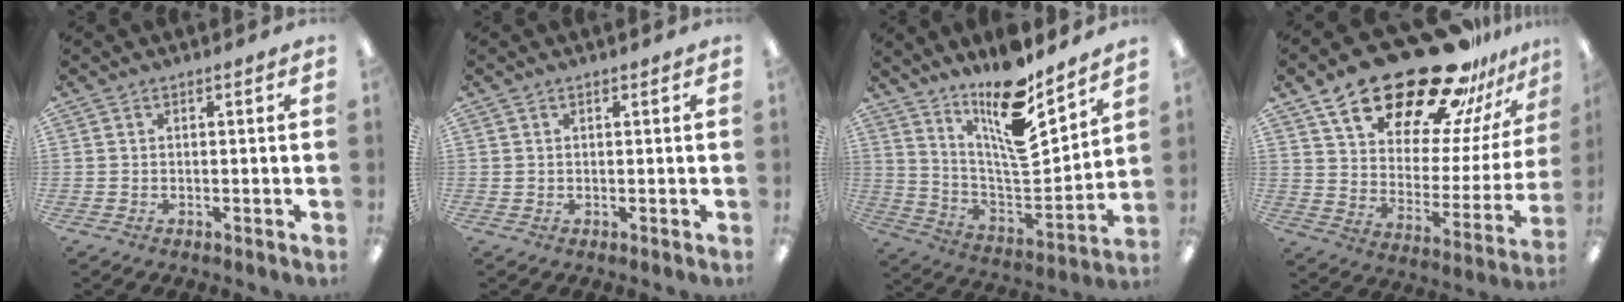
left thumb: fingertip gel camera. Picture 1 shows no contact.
{"total": 0.6, "force": [0.4, 0.4, 0.2], "torque": [-0.006, 0.003, 0.007]}
{"total": 16.6, "force": [12.5, 4.3, 10.0], "torque": [-0.173, -0.105, 0.214]}
{"total": 28.7, "force": [21.5, 12.1, 14.8], "torque": [-0.231, -0.141, 0.370]}